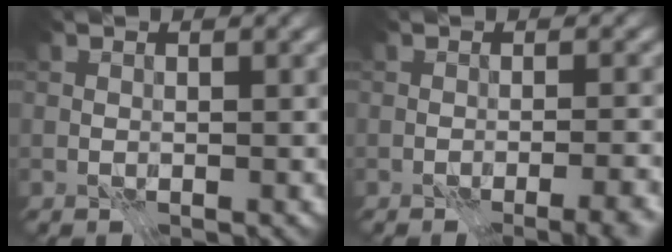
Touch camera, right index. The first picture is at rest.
{"total": 3.2, "force": [-2.3, 0.6, 2.3], "torque": [-0.031, 0.002, -0.029]}